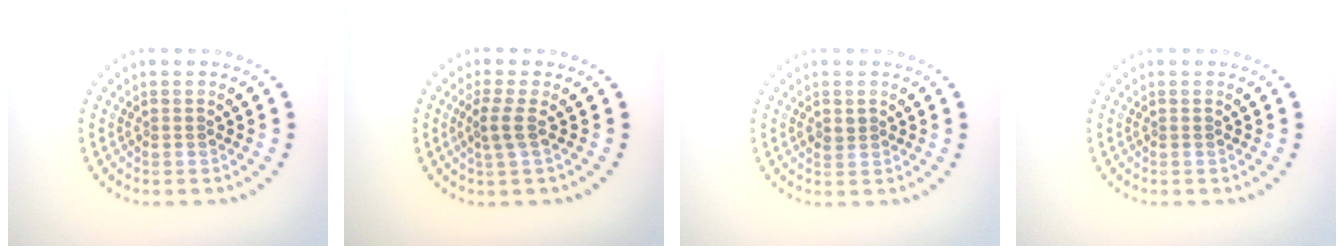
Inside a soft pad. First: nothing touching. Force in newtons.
{"total": 2.1, "press": 1.4, "slide": 1.5}
{"total": 0.9, "press": 0.8, "slide": 0.3}
{"total": 0.0}